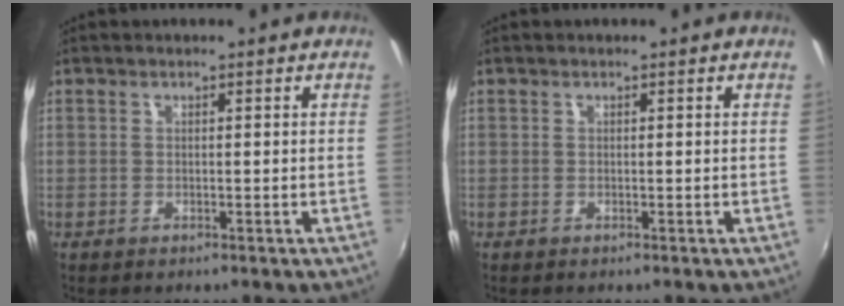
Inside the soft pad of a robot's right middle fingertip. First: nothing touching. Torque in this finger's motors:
{"motor_torque": [0.08, -0.02, 0.11, 0.01]}